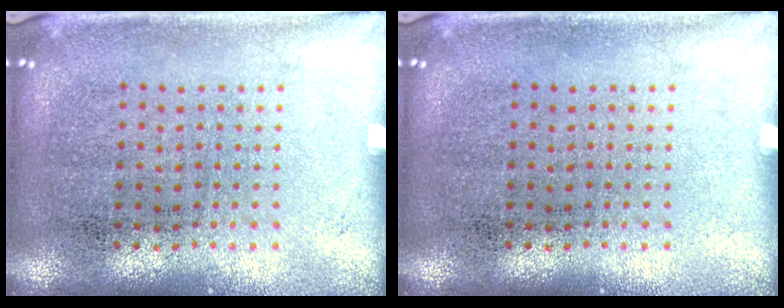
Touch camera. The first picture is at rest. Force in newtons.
{"total": 0.0}